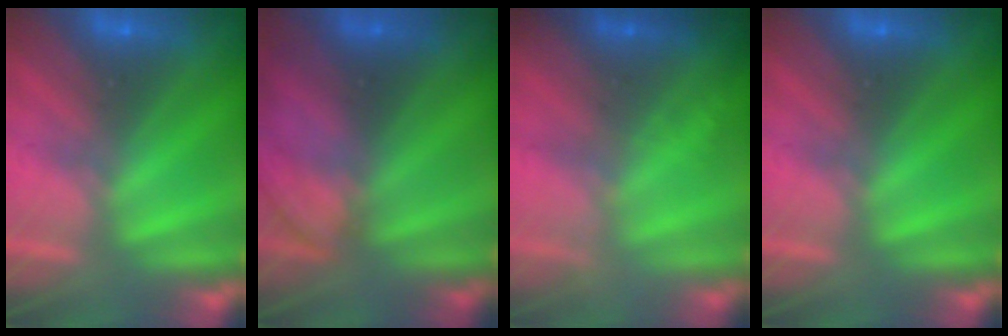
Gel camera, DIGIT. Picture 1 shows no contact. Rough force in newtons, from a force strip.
{"total": 2.3}
{"total": 1.9}
{"total": 0.0}